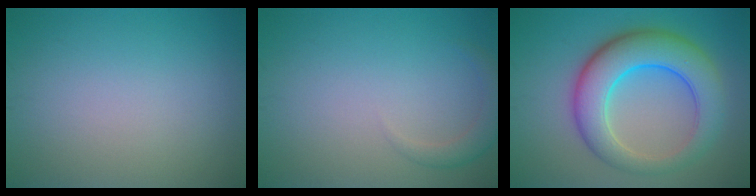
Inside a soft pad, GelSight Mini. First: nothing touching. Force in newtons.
{"total": 1.8, "press": 1.8, "slide": 0.1}
{"total": 8.5, "press": 8.5, "slide": 0.1}